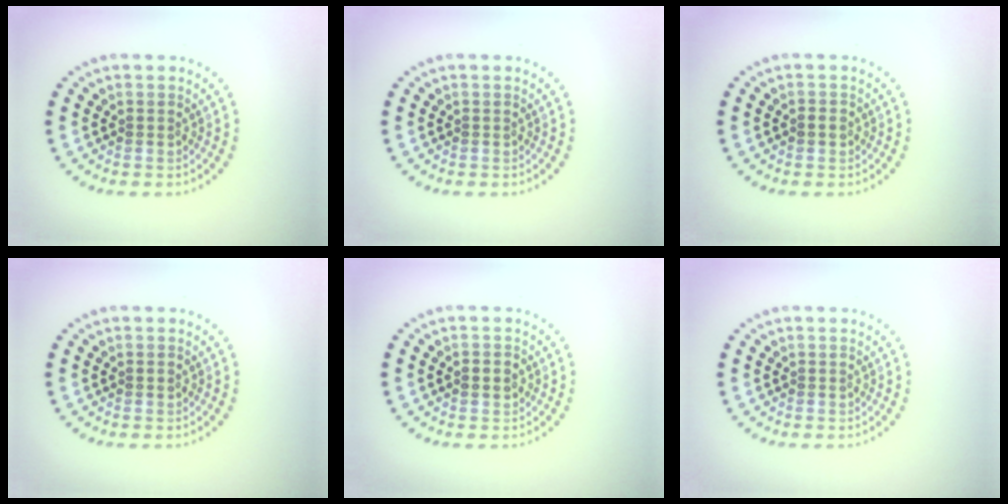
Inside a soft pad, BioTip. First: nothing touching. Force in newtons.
{"total": 0.0}
{"total": 1.1, "press": 1.0, "slide": 0.4}
{"total": 0.5, "press": 0.5, "slide": 0.2}
{"total": 1.0, "press": 1.0, "slide": 0.0}
{"total": 0.0}